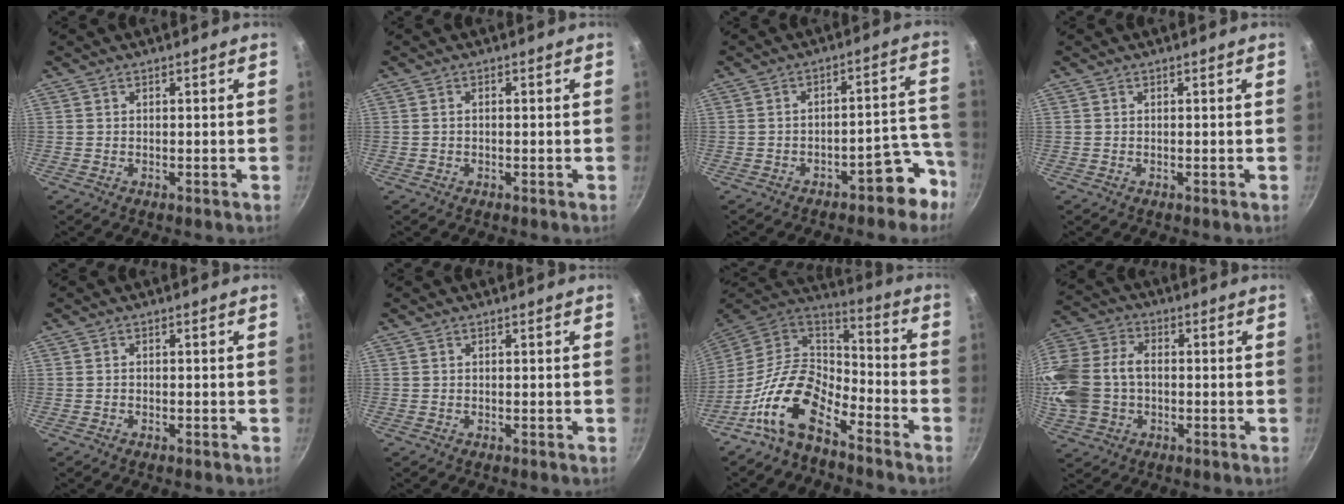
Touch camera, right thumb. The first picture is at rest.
{"total": 0.7, "force": [-0.1, 0.4, 0.5], "torque": [-0.012, 0.006, -0.002]}
{"total": 8.2, "force": [-5.4, 3.6, 5.0], "torque": [-0.014, 0.080, -0.061]}
{"total": 0.0}
{"total": 0.6, "force": [-0.4, 0.3, 0.2], "torque": [-0.010, 0.006, -0.008]}
{"total": 0.0}
{"total": 15.3, "force": [-9.2, 7.8, 9.4], "torque": [-0.157, 0.077, -0.196]}
{"total": 18.2, "force": [-1.3, 13.6, 12.0], "torque": [-0.276, 0.044, -0.029]}